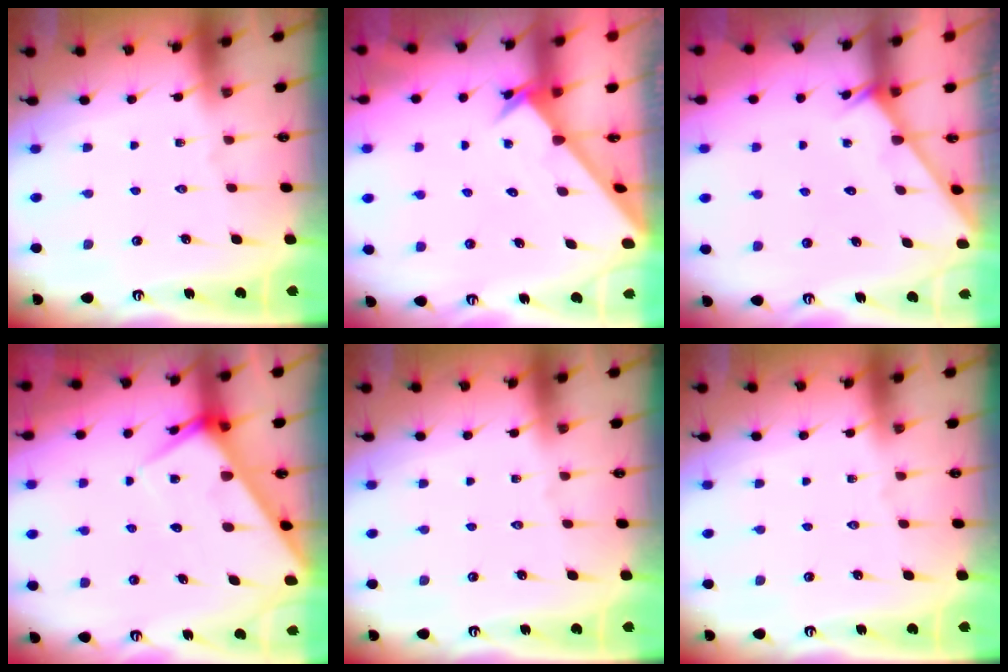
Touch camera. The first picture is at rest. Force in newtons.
{"total": 2.4, "press": 2.4, "slide": 0.2}
{"total": 2.9, "press": 2.9, "slide": 0.1}
{"total": 6.8, "press": 6.8, "slide": 0.4}
{"total": 0.0}
{"total": 0.0}